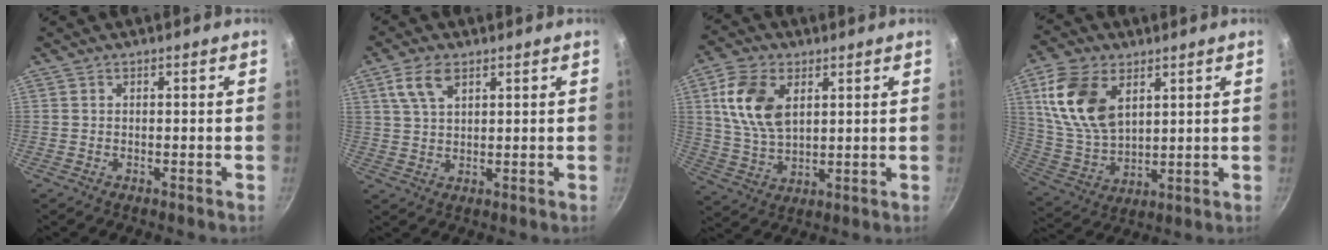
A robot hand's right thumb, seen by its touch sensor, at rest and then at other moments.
{"total": 6.1, "force": [3.0, 3.2, 4.2], "torque": [-0.076, -0.002, 0.061]}
{"total": 12.2, "force": [3.8, 7.5, 8.9], "torque": [-0.159, -0.014, 0.078]}
{"total": 15.5, "force": [5.7, 9.4, 10.9], "torque": [-0.195, -0.018, 0.123]}